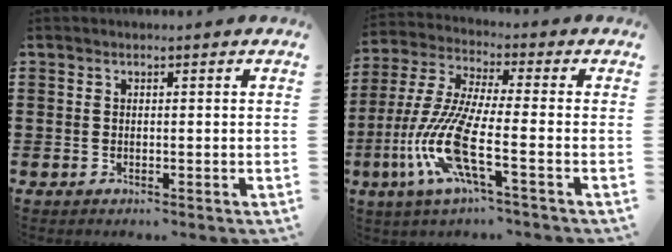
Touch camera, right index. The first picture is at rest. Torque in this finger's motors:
{"motor_torque": [2.14, 0.00, 1.05, 0.21]}